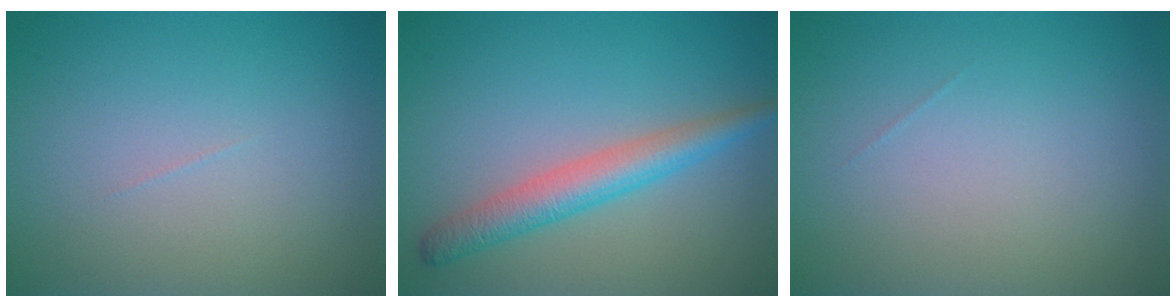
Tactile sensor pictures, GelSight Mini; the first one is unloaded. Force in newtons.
{"total": 3.8, "press": 3.8, "slide": 0.3}
{"total": 0.0}